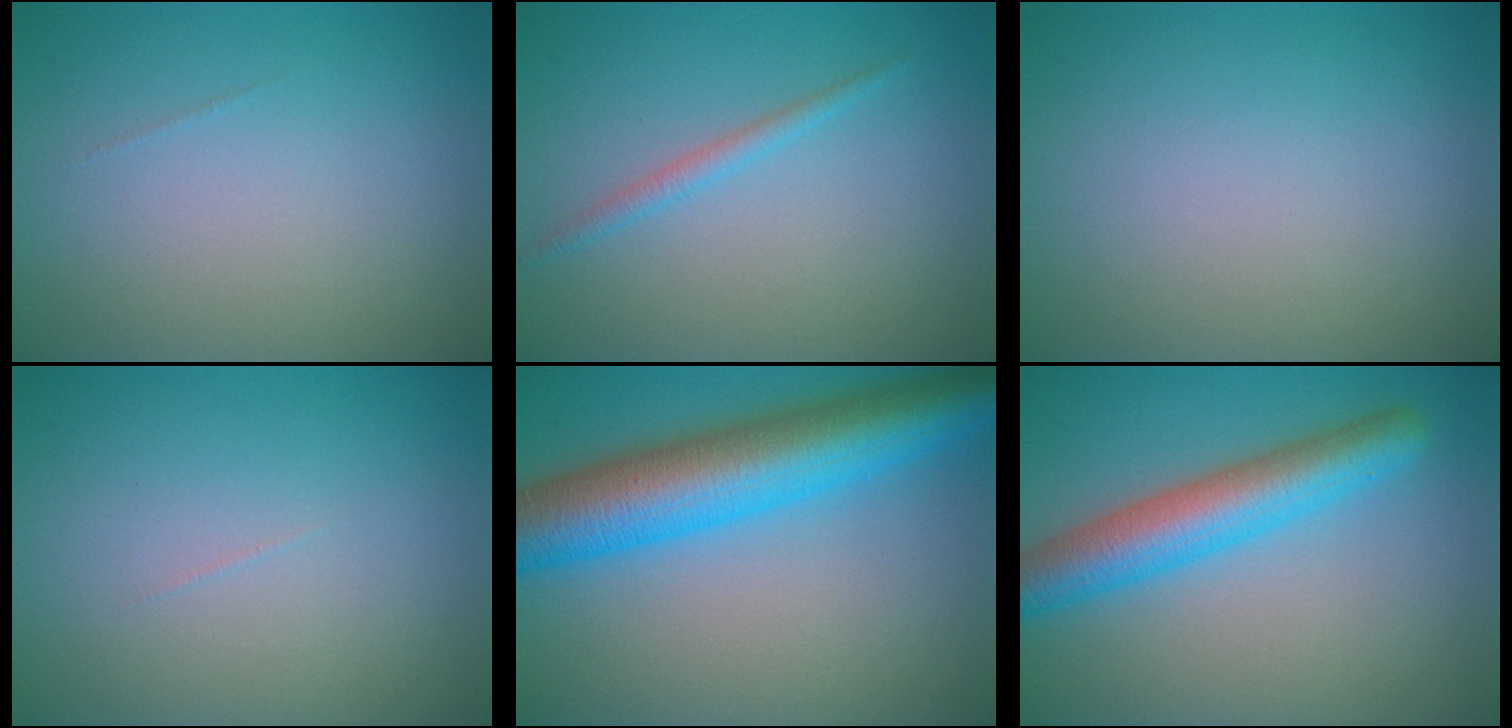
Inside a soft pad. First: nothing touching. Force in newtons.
{"total": 1.3, "press": 1.3, "slide": 0.1}
{"total": 0.0}
{"total": 0.0}
{"total": 10.5, "press": 10.5, "slide": 0.2}
{"total": 6.0, "press": 6.0, "slide": 0.1}